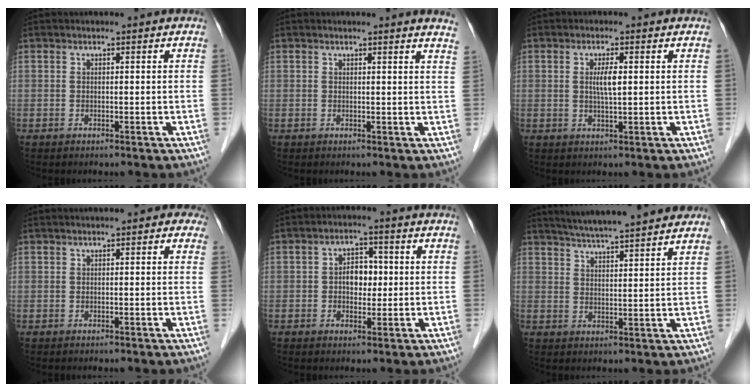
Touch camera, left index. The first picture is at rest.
{"total": 3.9, "force": [3.5, -0.3, 1.5], "torque": [-0.017, -0.016, 0.017]}
{"total": 3.0, "force": [0.5, 0.3, 2.9], "torque": [-0.056, 0.000, 0.007]}
{"total": 2.6, "force": [1.3, 1.0, 2.1], "torque": [-0.023, 0.013, 0.011]}
{"total": 4.4, "force": [0.1, 3.0, 3.2], "torque": [-0.053, 0.015, 0.001]}
{"total": 13.4, "force": [11.9, 0.6, 6.1], "torque": [-0.099, 0.022, 0.167]}